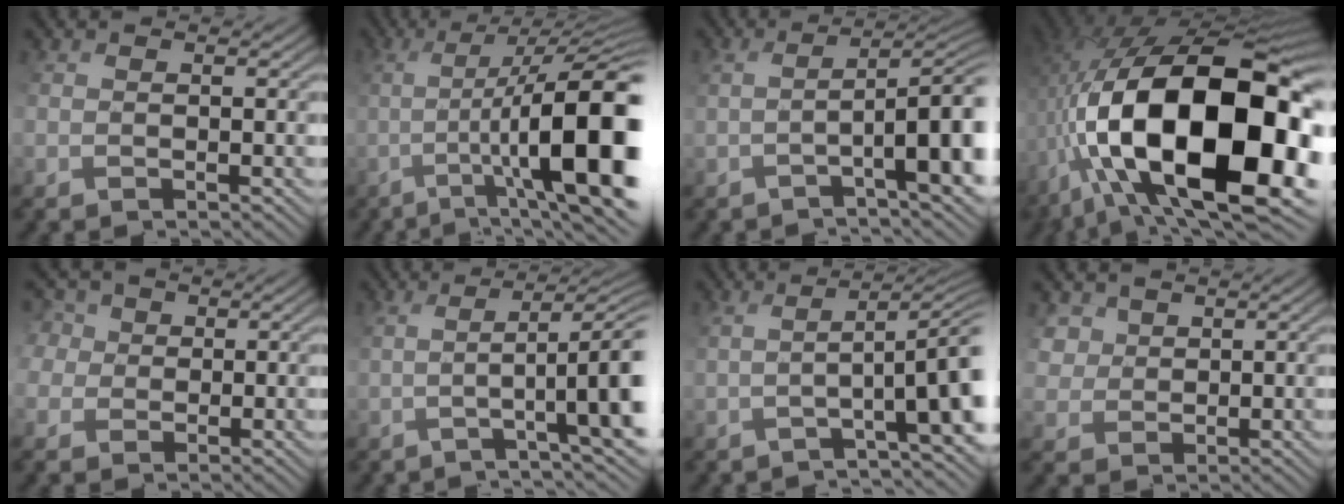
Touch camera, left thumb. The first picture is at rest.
{"total": 15.3, "force": [-2.3, 4.3, 14.6], "torque": [-0.234, -0.014, -0.005]}
{"total": 10.1, "force": [-2.6, 2.0, 9.5], "torque": [-0.115, 0.012, -0.031]}
{"total": 21.0, "force": [-2.4, 12.6, 16.6], "torque": [-0.353, -0.029, -0.005]}
{"total": 5.3, "force": [0.2, 5.0, 1.7], "torque": [-0.091, 0.011, -0.007]}
{"total": 8.6, "force": [-0.9, 1.2, 8.5], "torque": [-0.115, 0.004, -0.003]}
{"total": 8.2, "force": [-1.7, 1.2, 8.0], "torque": [-0.104, 0.012, -0.018]}
{"total": 4.1, "force": [2.9, 2.8, -0.3], "torque": [-0.019, 0.009, 0.064]}